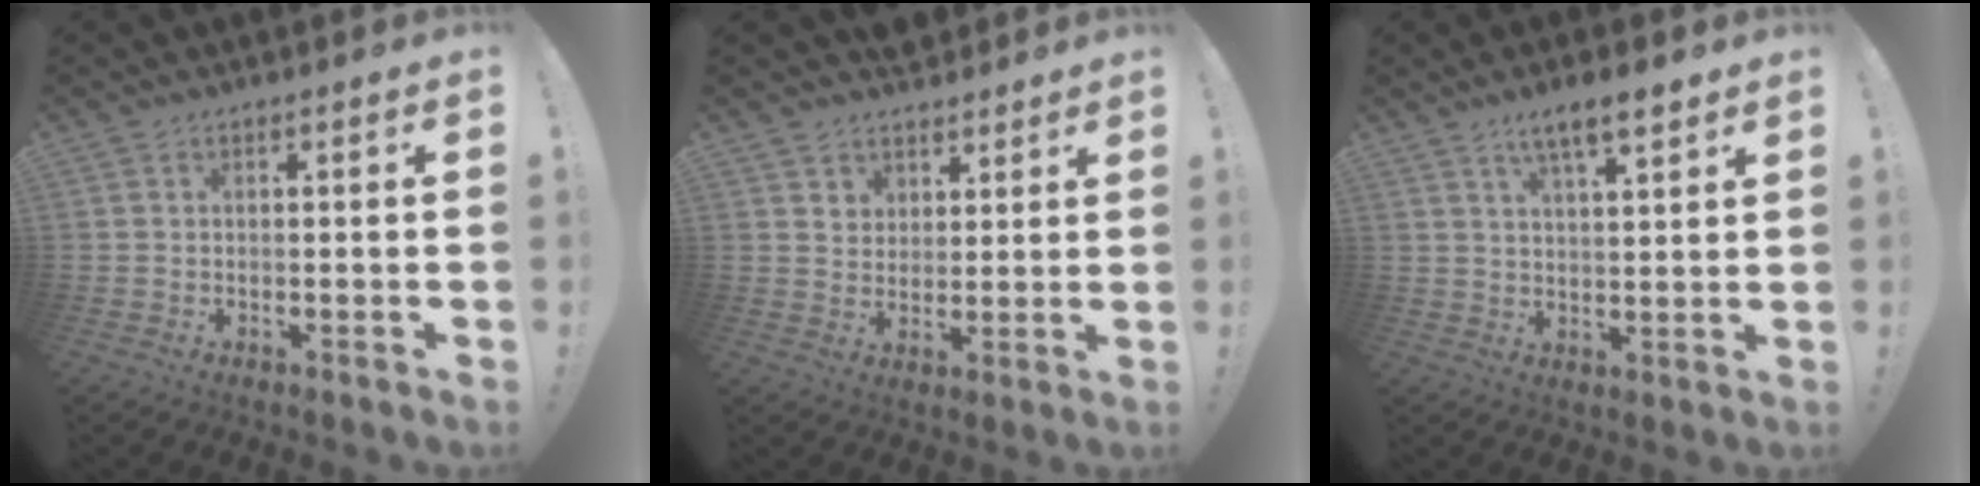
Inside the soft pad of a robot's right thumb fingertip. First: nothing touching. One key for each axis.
{"total": 5.8, "fx": 4.5, "fy": 3.7, "fz": -0.1, "tx": 0.005, "ty": -0.039, "tz": 0.085}
{"total": 8.0, "fx": 5.6, "fy": 2.0, "fz": 5.3, "tx": -0.084, "ty": -0.026, "tz": 0.097}